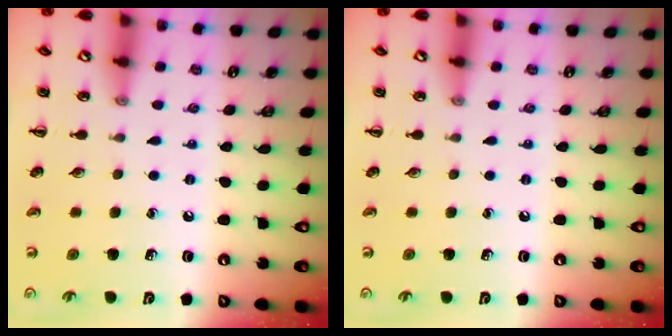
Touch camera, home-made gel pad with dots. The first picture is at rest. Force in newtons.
{"total": 0.0}